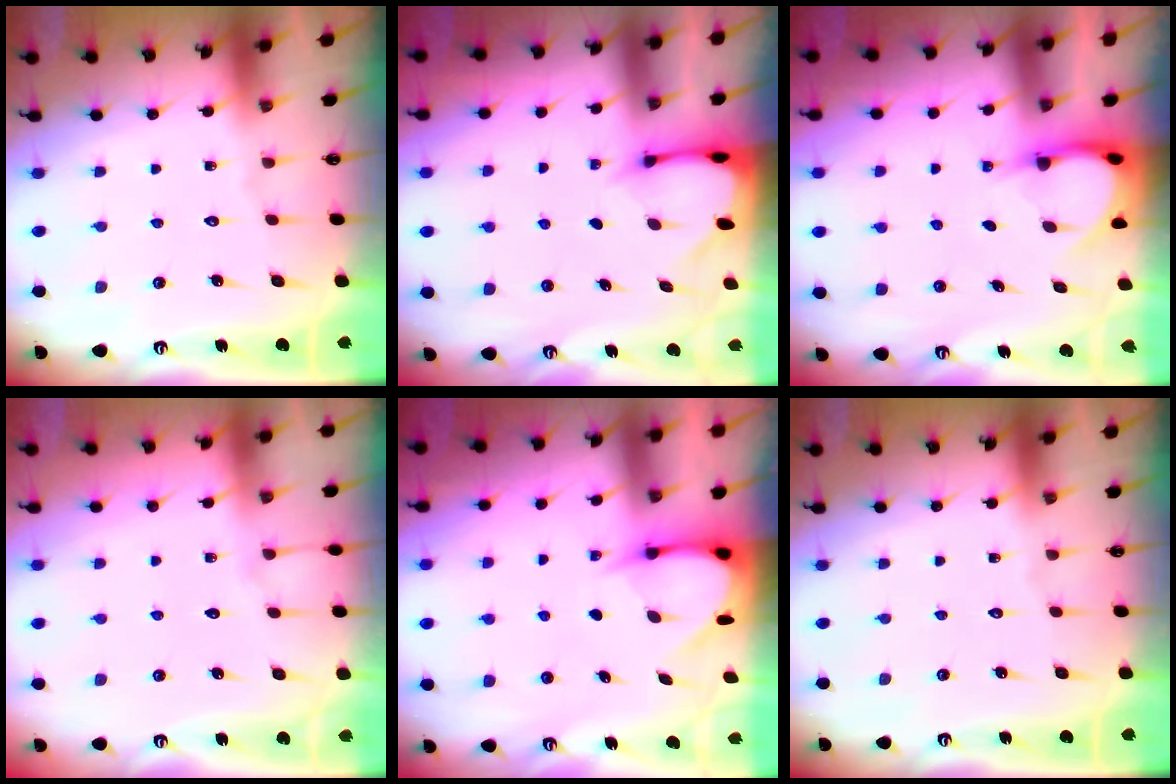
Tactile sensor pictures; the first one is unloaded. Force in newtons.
{"total": 2.4, "press": 2.4, "slide": 0.1}
{"total": 3.7, "press": 3.6, "slide": 0.4}
{"total": 2.5, "press": 2.5, "slide": 0.4}
{"total": 4.9, "press": 4.9, "slide": 0.3}
{"total": 0.0}